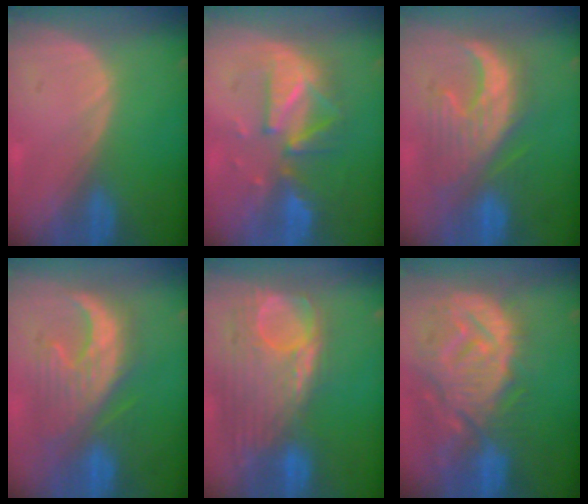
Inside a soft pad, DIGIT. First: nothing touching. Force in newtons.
{"total": 8.3, "press": 8.3, "slide": 0.6}
{"total": 10.0, "press": 9.8, "slide": 1.9}
{"total": 10.0, "press": 9.8, "slide": 1.9}
{"total": 12.6, "press": 10.6, "slide": 6.8}
{"total": 13.8, "press": 12.0, "slide": 6.9}